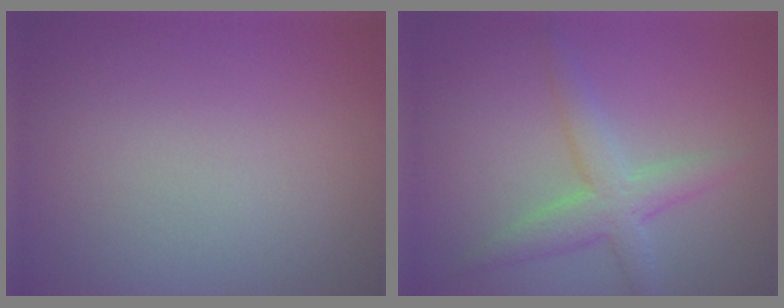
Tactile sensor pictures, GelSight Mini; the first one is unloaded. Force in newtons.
{"total": 3.5, "press": 3.5, "slide": 0.2}